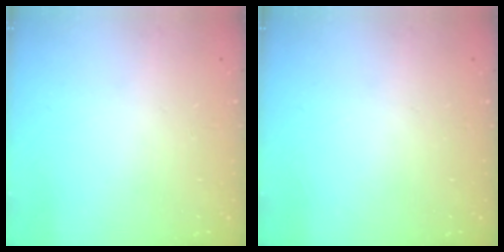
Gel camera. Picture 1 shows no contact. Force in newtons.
{"total": 0.0}